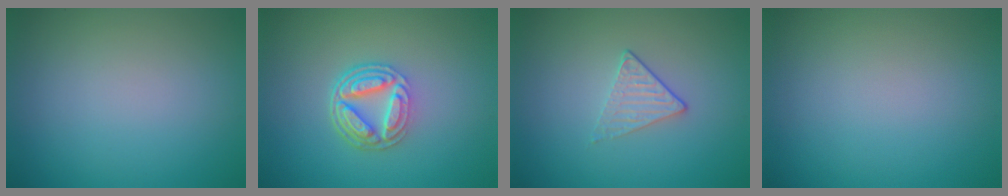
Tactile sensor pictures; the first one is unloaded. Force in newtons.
{"total": 4.8, "press": 3.4, "slide": 3.4}
{"total": 1.4, "press": 1.1, "slide": 0.9}
{"total": 0.0}